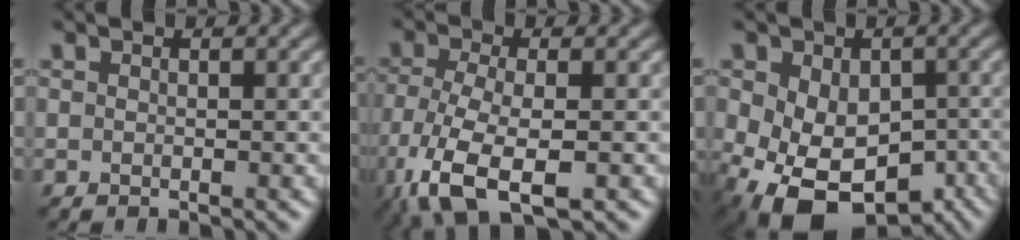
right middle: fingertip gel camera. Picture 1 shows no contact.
{"total": 7.9, "force": [-3.9, 3.1, 6.1], "torque": [-0.140, -0.018, -0.076]}
{"total": 11.2, "force": [-3.8, 7.4, 7.5], "torque": [-0.134, -0.042, -0.046]}